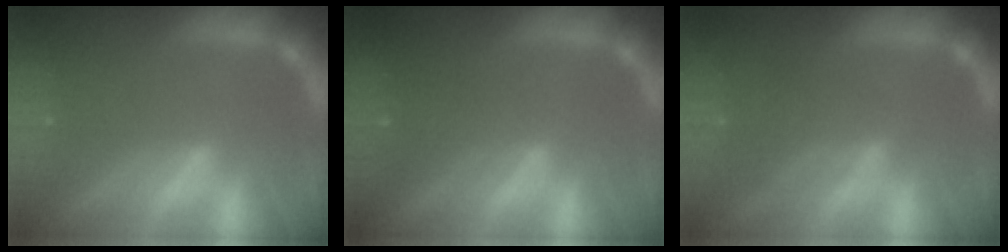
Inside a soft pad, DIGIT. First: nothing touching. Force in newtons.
{"total": 2.5}
{"total": 3.0}